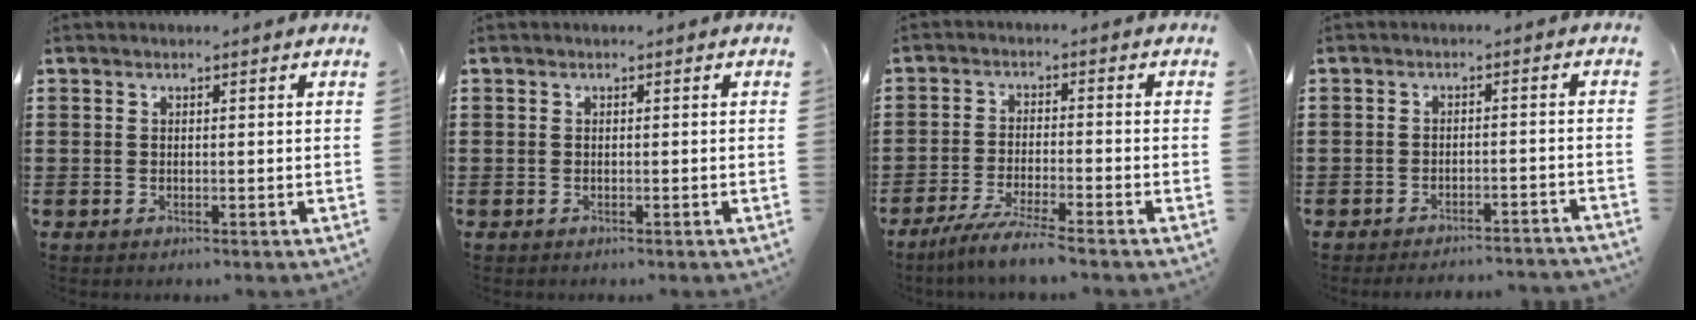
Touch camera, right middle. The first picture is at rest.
{"total": 0.0}
{"total": 4.9, "force": [-4.3, -0.4, 2.4], "torque": [-0.051, -0.016, -0.082]}
{"total": 2.7, "force": [-2.6, -0.2, 0.3], "torque": [-0.008, 0.001, -0.055]}